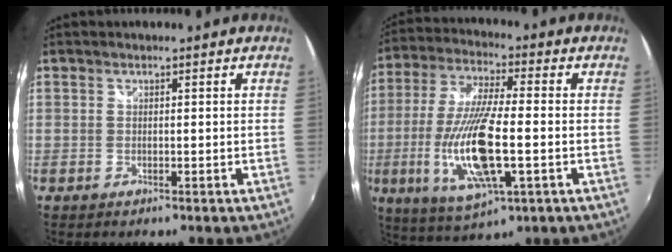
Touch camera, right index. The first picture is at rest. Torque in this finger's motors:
{"motor_torque": [2.14, 0.00, 1.05, 0.21]}